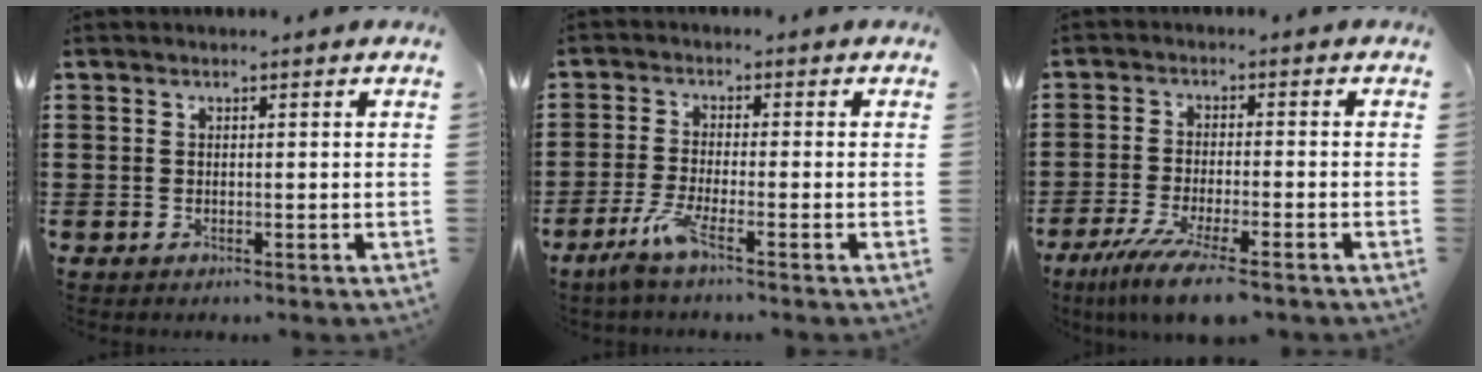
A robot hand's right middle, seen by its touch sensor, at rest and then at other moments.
{"total": 4.3, "force": [-2.5, 0.2, 3.5], "torque": [-0.086, -0.013, -0.051]}
{"total": 7.3, "force": [-5.5, 0.5, 4.8], "torque": [-0.099, -0.019, -0.102]}